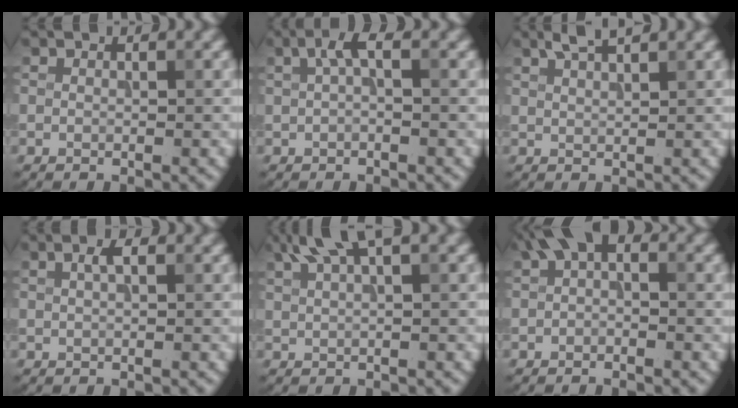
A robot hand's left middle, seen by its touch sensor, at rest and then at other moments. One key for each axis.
{"total": 1.9, "fx": 0.5, "fy": 0.6, "fz": 1.8, "tx": -0.037, "ty": 0.008, "tz": 0.007}
{"total": 2.2, "fx": 1.8, "fy": 0.4, "fz": 1.3, "tx": -0.020, "ty": 0.005, "tz": 0.033}
{"total": 1.3, "fx": 0.5, "fy": 0.4, "fz": 1.1, "tx": -0.022, "ty": 0.003, "tz": 0.009}
{"total": 4.3, "fx": 2.8, "fy": 0.9, "fz": 3.2, "tx": -0.057, "ty": 0.014, "tz": 0.053}
{"total": 3.2, "fx": 0.7, "fy": 1.8, "fz": 2.5, "tx": -0.035, "ty": 0.013, "tz": -0.001}